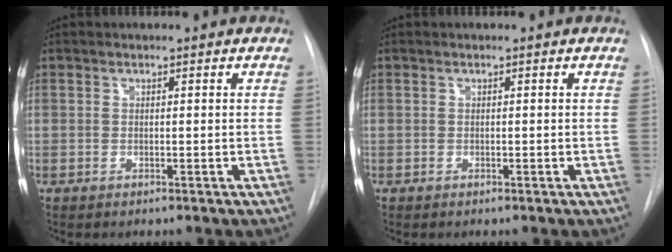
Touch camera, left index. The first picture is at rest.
{"total": 0.8, "force": [-0.8, -0.1, -0.1], "torque": [0.005, -0.006, -0.010]}